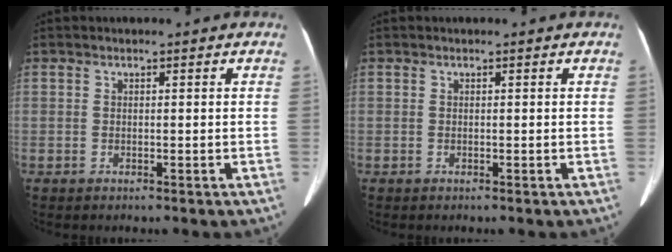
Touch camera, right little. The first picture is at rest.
{"total": 0.0}